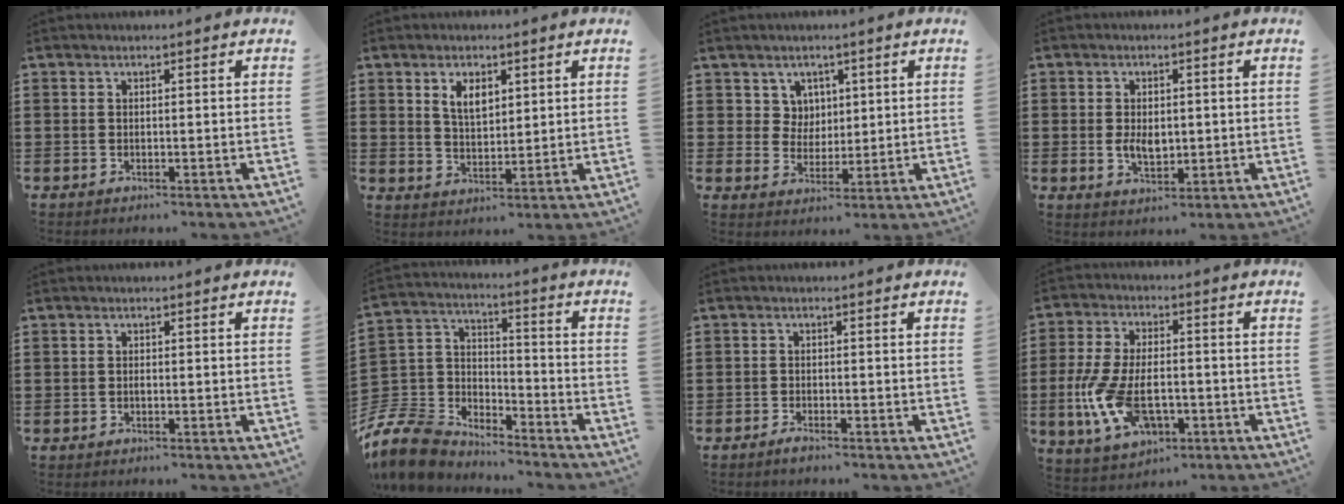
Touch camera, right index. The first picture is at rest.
{"total": 4.2, "force": [2.1, 2.2, 2.8], "torque": [-0.056, 0.005, 0.036]}
{"total": 4.5, "force": [2.1, 3.9, 0.6], "torque": [-0.025, 0.012, 0.038]}
{"total": 3.8, "force": [0.0, 2.4, 3.0], "torque": [-0.051, 0.005, -0.003]}
{"total": 0.6, "force": [-0.1, 0.3, 0.5], "torque": [-0.013, -0.002, -0.002]}
{"total": 9.1, "force": [-8.0, 3.9, 1.9], "torque": [-0.084, 0.005, -0.166]}
{"total": 1.3, "force": [-1.2, 0.2, 0.4], "torque": [-0.010, -0.003, -0.022]}
{"total": 10.4, "force": [-2.8, 5.5, 8.4], "torque": [-0.196, -0.001, -0.053]}